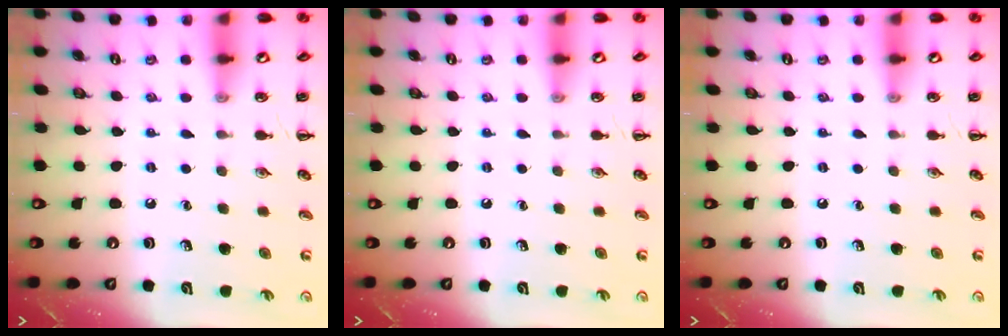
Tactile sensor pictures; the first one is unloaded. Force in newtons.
{"total": 0.0}
{"total": 0.0}